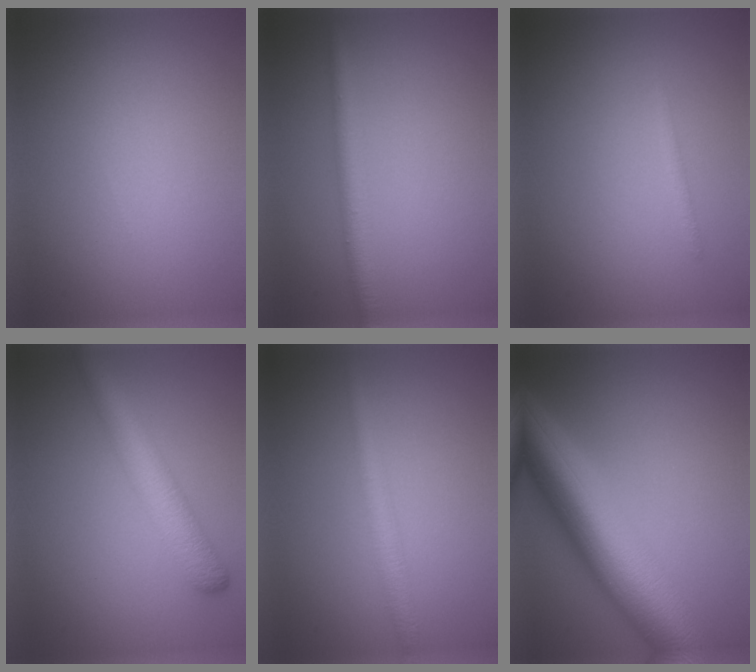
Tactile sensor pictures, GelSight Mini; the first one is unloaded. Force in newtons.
{"total": 2.6, "press": 2.6, "slide": 0.1}
{"total": 0.7, "press": 0.7, "slide": 0.1}
{"total": 5.0, "press": 5.0, "slide": 0.1}
{"total": 2.3, "press": 2.3, "slide": 0.1}
{"total": 12.2, "press": 12.2, "slide": 0.4}